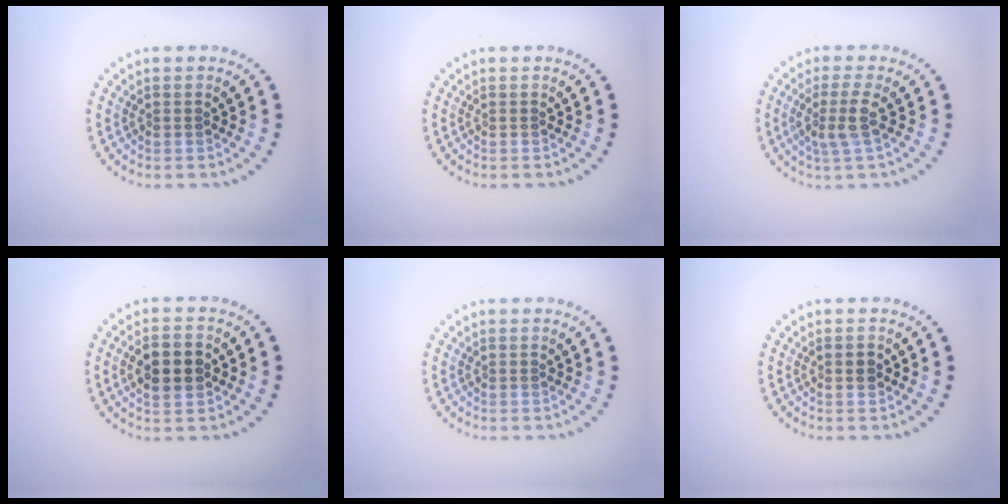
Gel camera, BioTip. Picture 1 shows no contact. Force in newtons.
{"total": 0.0}
{"total": 2.6, "press": 2.0, "slide": 1.6}
{"total": 3.6, "press": 3.6, "slide": 0.2}
{"total": 0.0}
{"total": 1.2, "press": 1.2, "slide": 0.1}